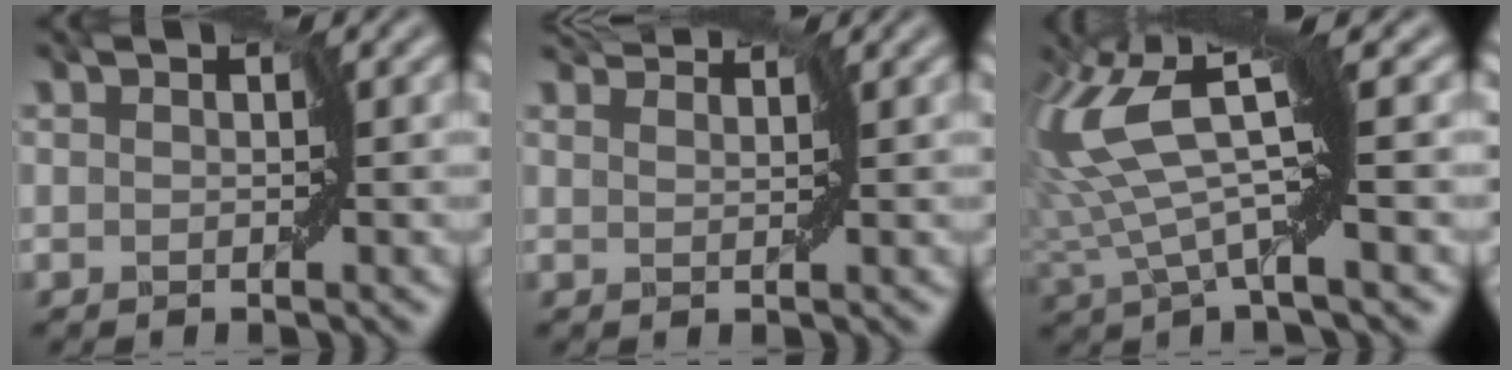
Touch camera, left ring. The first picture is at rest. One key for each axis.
{"total": 1.1, "fx": 1.1, "fy": -0.2, "fz": 0.1, "tx": -0.004, "ty": -0.001, "tz": 0.014}
{"total": 8.6, "fx": 1.6, "fy": 2.5, "fz": 8.1, "tx": -0.177, "ty": 0.001, "tz": 0.026}